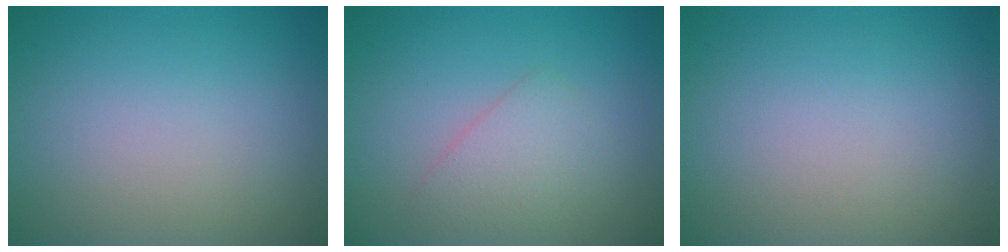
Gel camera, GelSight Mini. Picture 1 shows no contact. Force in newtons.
{"total": 2.2, "press": 2.2, "slide": 0.1}
{"total": 0.0}